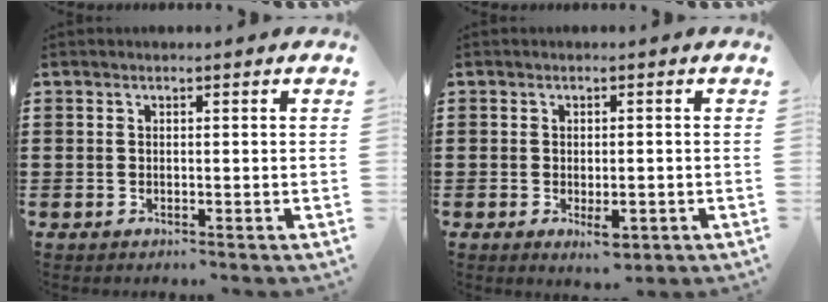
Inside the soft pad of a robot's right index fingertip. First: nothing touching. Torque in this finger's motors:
{"motor_torque": [0.23, -0.28, 0.00, 0.00]}